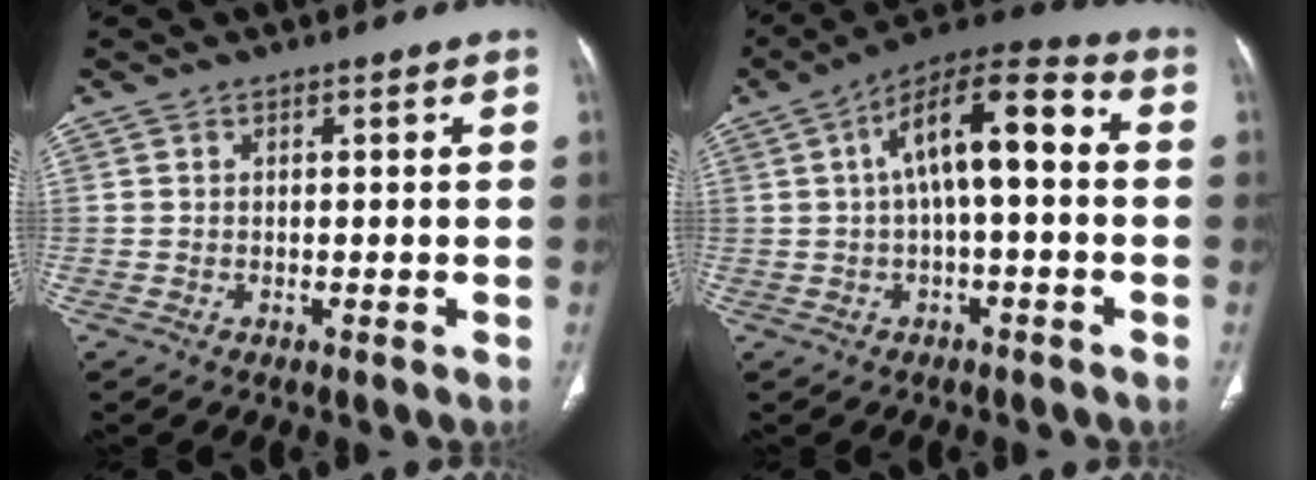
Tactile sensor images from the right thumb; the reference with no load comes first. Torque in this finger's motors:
{"motor_torque": [2.47, 2.54, 1.38, -0.46, 0.13]}